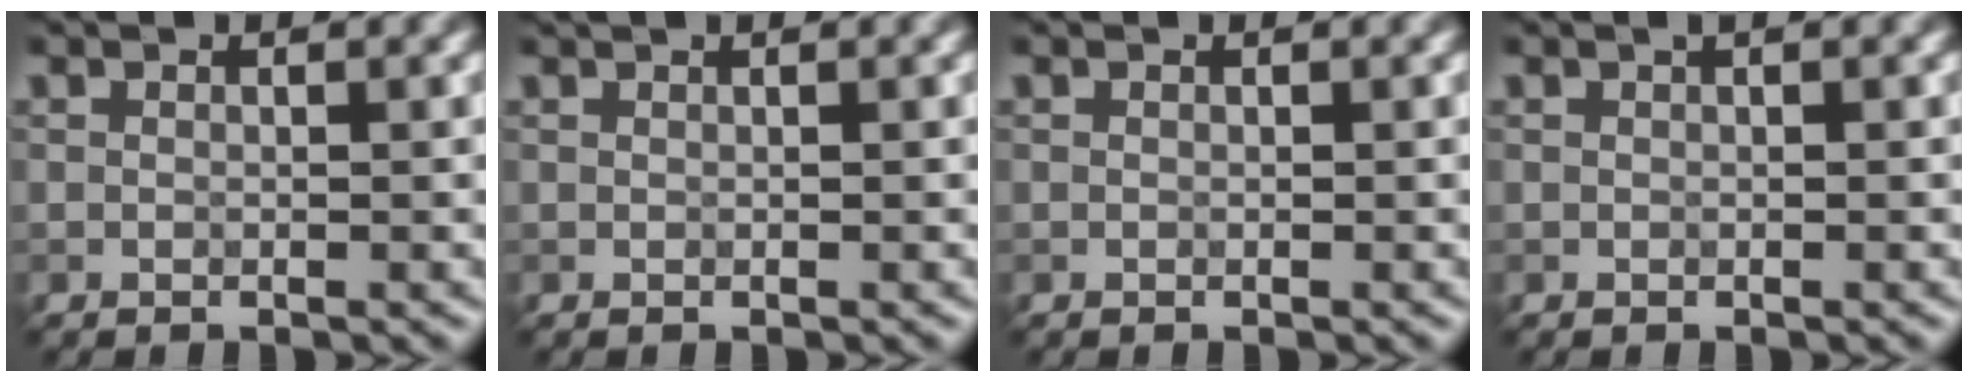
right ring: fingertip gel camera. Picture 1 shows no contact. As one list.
[{"total": 0.8, "force": [0.6, 0.2, 0.5], "torque": [-0.006, 0.000, 0.003]}, {"total": 0.0}, {"total": 0.6, "force": [0.2, 0.1, 0.5], "torque": [-0.008, 0.005, 0.003]}]